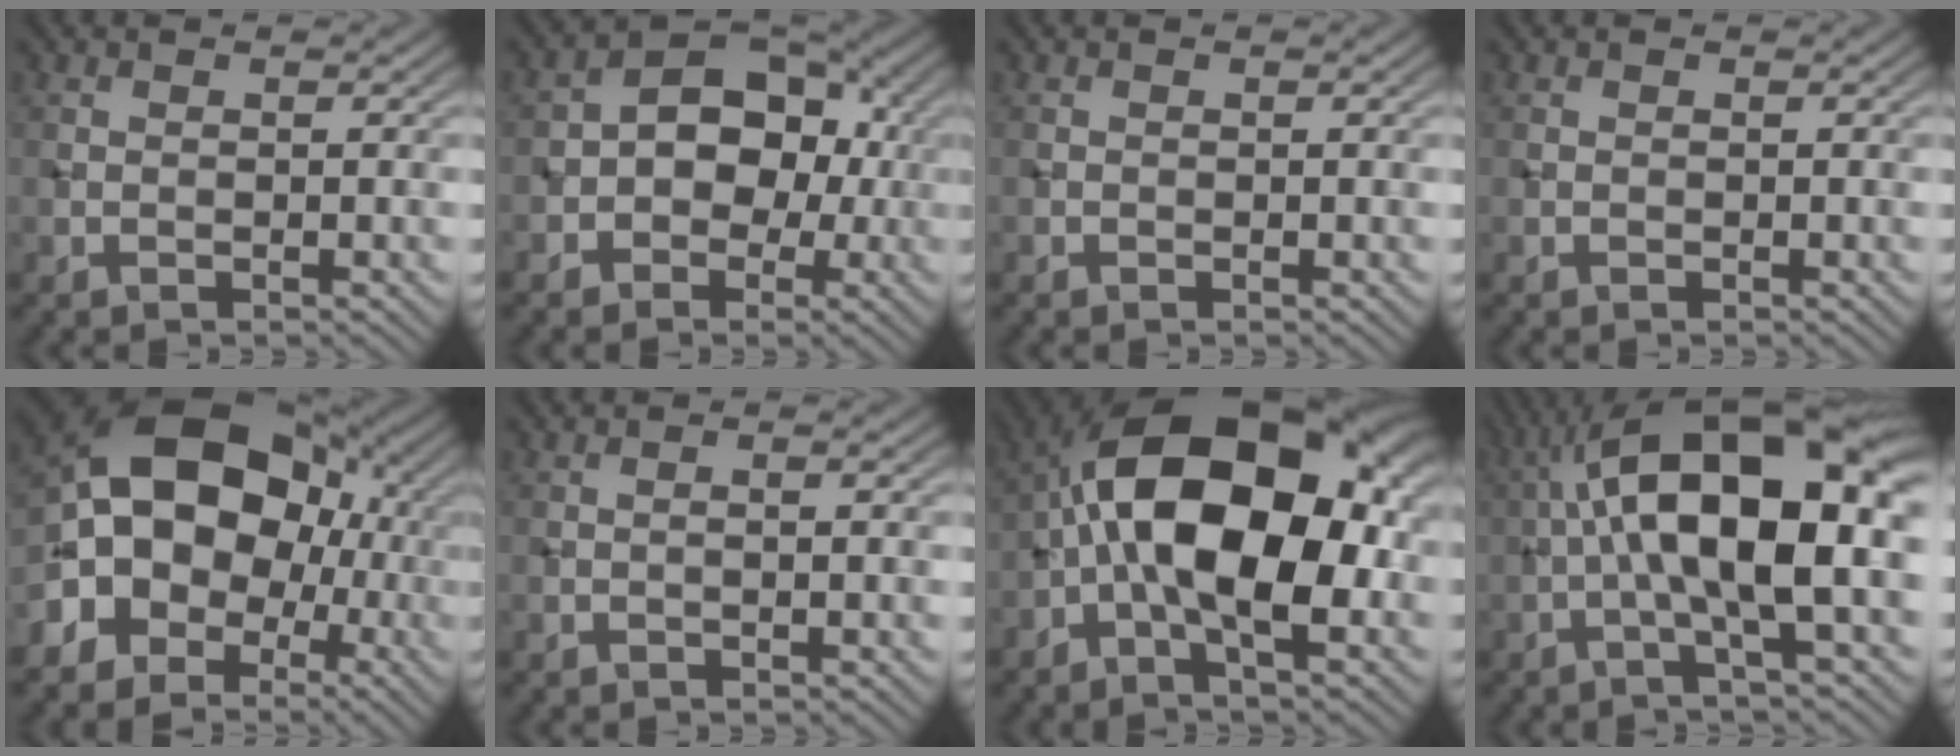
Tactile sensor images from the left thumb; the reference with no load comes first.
{"total": 8.1, "force": [-1.0, 5.9, 5.5], "torque": [-0.056, 0.012, -0.032]}
{"total": 0.0}
{"total": 0.0}
{"total": 15.5, "force": [-1.1, 11.5, 10.4], "torque": [-0.178, 0.010, -0.047]}
{"total": 1.3, "force": [-0.2, 0.1, 1.3], "torque": [-0.021, 0.001, -0.004]}
{"total": 16.9, "force": [-0.2, 8.5, 14.6], "torque": [-0.240, 0.034, -0.025]}
{"total": 15.0, "force": [0.1, 4.4, 14.3], "torque": [-0.226, 0.029, -0.010]}